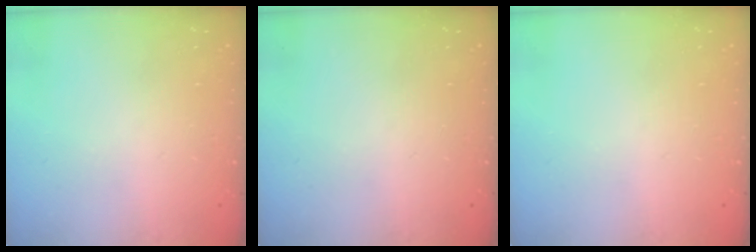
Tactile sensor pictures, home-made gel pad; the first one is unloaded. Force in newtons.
{"total": 0.0}
{"total": 0.0}